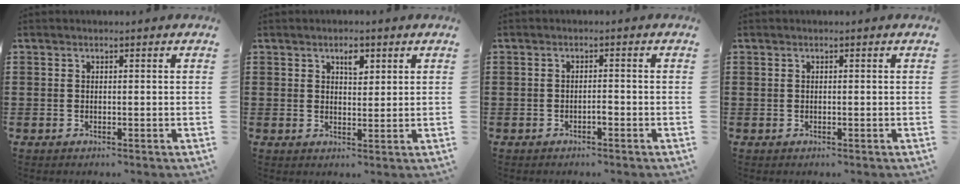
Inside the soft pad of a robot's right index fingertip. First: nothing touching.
{"total": 3.0, "force": [1.6, 1.4, 2.1], "torque": [-0.030, -0.001, 0.023]}
{"total": 1.3, "force": [-0.8, 0.3, 1.0], "torque": [-0.021, -0.002, -0.014]}
{"total": 0.0}